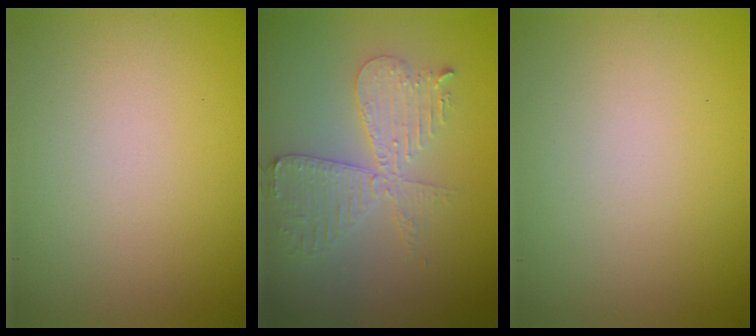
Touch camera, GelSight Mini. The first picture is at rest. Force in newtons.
{"total": 3.7, "press": 3.6, "slide": 0.6}
{"total": 0.0}